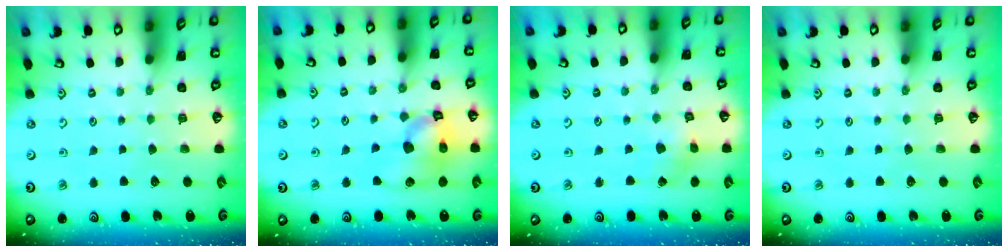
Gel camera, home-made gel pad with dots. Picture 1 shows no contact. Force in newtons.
{"total": 16.8, "press": 16.6, "slide": 2.5}
{"total": 2.9, "press": 2.9, "slide": 0.3}
{"total": 0.0}